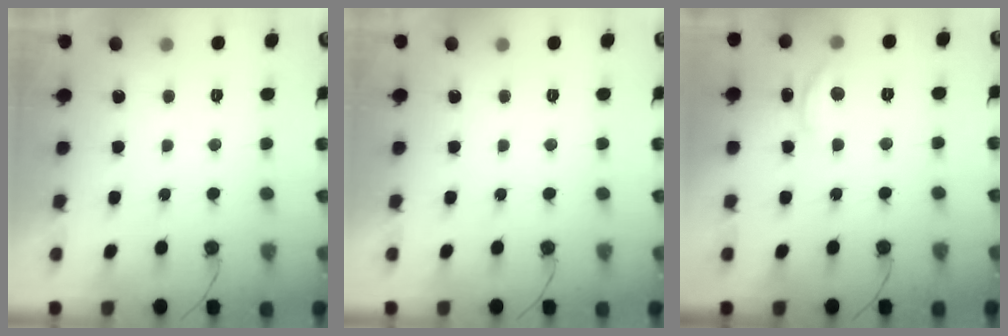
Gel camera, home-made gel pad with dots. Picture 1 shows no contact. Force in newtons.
{"total": 0.0}
{"total": 10.1, "press": 10.0, "slide": 0.8}